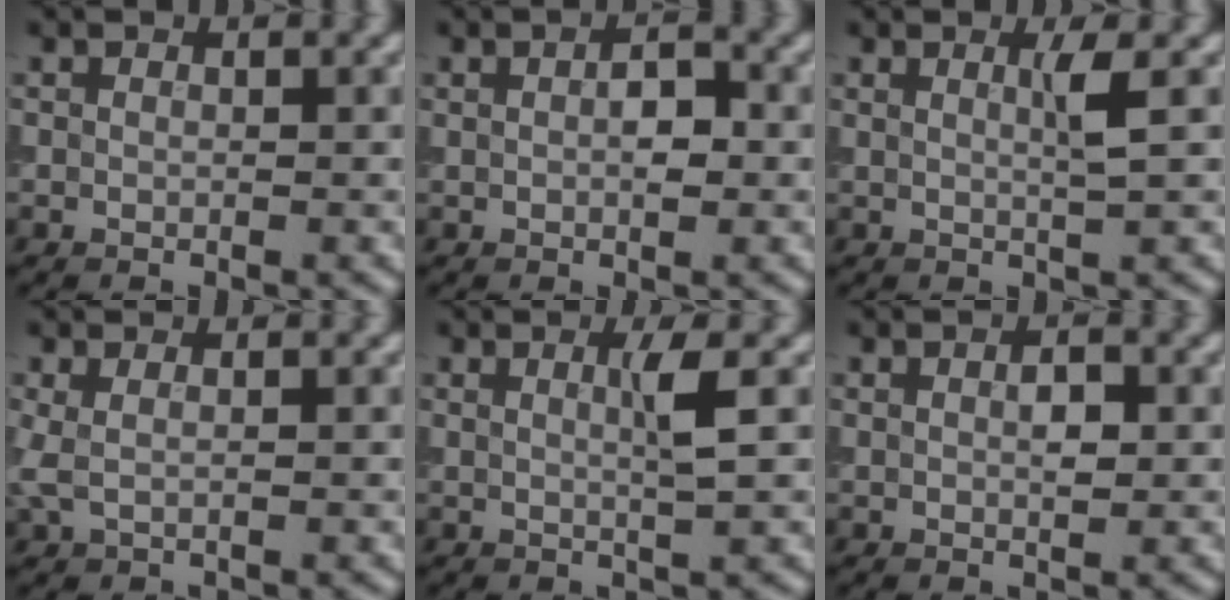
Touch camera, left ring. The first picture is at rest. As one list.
[{"total": 2.2, "force": [0.2, 1.1, 1.9], "torque": [-0.034, 0.004, 0.003]}, {"total": 1.9, "force": [0.5, 0.3, 1.8], "torque": [-0.031, -0.002, 0.005]}, {"total": 1.3, "force": [0.4, 0.5, 1.1], "torque": [-0.024, 0.005, 0.005]}, {"total": 2.2, "force": [0.5, 0.3, 2.1], "torque": [-0.037, -0.002, 0.006]}, {"total": 1.6, "force": [0.3, 0.7, 1.4], "torque": [-0.026, 0.002, 0.006]}]